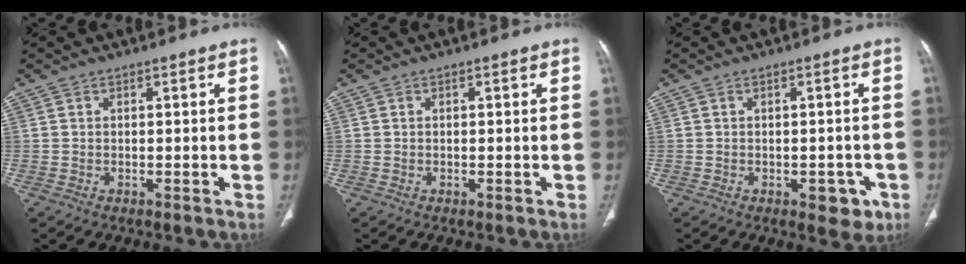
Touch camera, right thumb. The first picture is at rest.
{"total": 0.0}
{"total": 4.6, "force": [-2.0, 2.6, 3.2], "torque": [-0.015, 0.008, -0.020]}